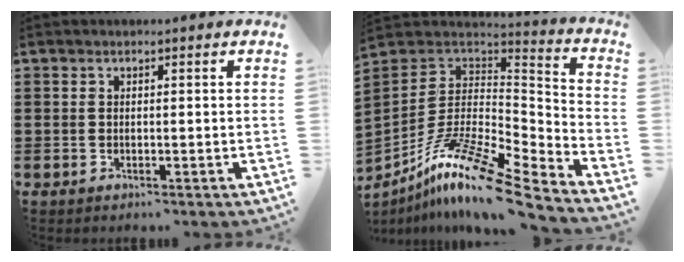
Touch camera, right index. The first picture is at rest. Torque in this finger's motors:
{"motor_torque": [-0.18, -0.28, 0.53, 0.13]}